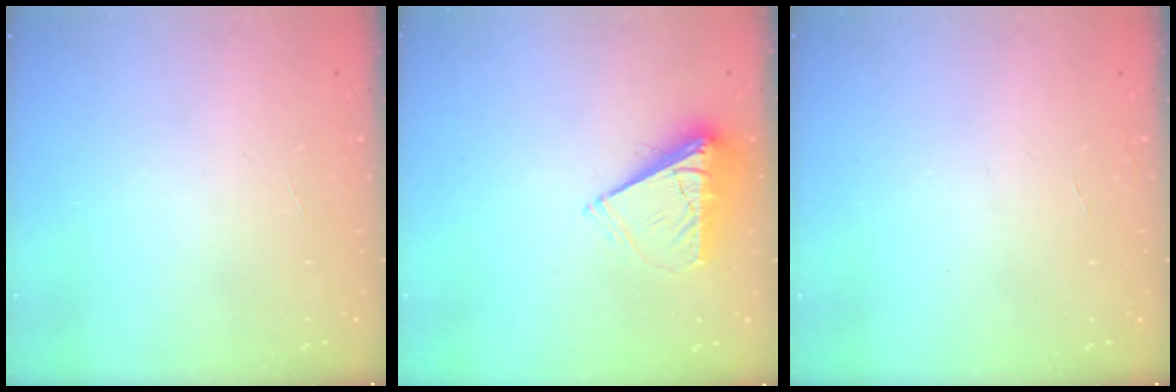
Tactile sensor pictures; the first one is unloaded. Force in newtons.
{"total": 7.8, "press": 7.8, "slide": 1.0}
{"total": 0.0}